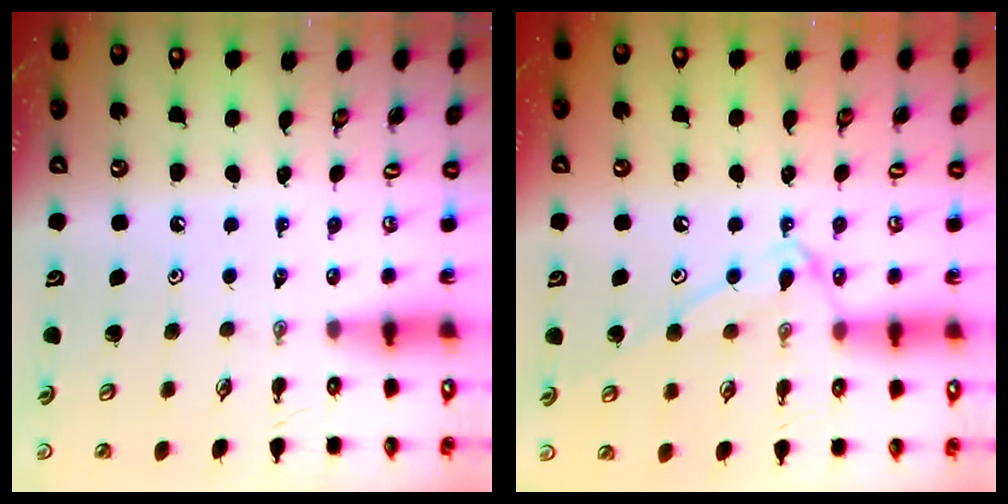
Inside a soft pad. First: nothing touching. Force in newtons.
{"total": 11.4, "press": 11.4, "slide": 1.1}